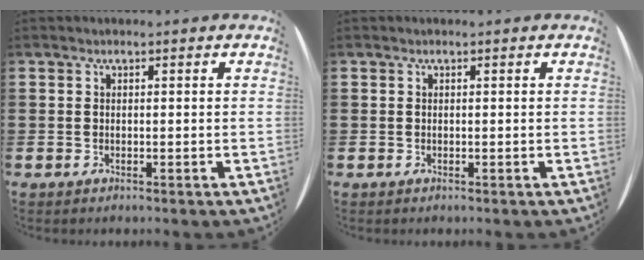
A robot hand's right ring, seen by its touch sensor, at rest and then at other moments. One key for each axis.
{"total": 0.0}